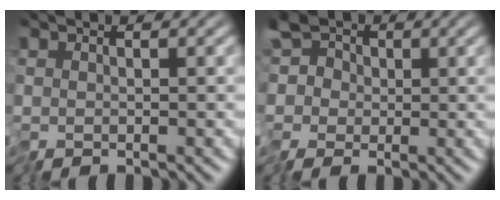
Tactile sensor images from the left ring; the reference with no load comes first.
{"total": 3.3, "force": [0.2, 3.0, 1.3], "torque": [-0.022, 0.003, -0.015]}